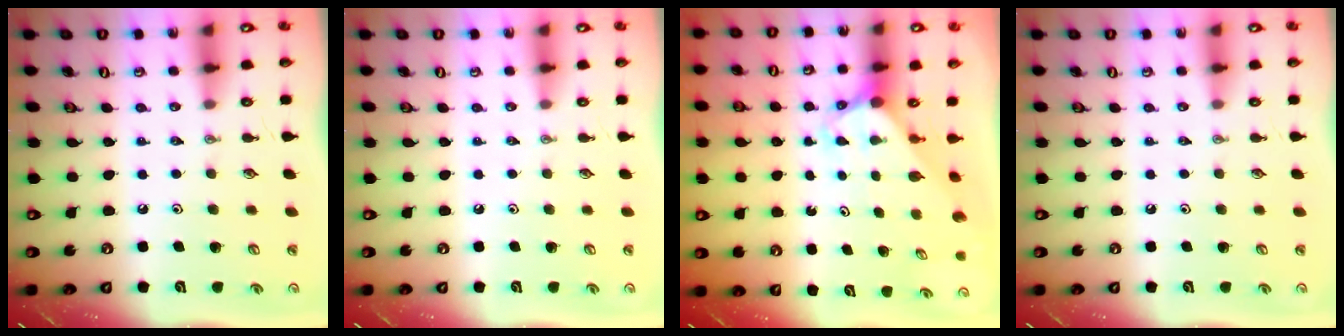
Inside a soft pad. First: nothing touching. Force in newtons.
{"total": 0.0}
{"total": 3.0, "press": 3.0, "slide": 0.2}
{"total": 0.0}